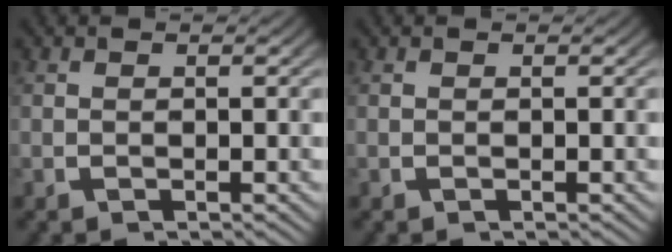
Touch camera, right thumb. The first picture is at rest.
{"total": 0.0}